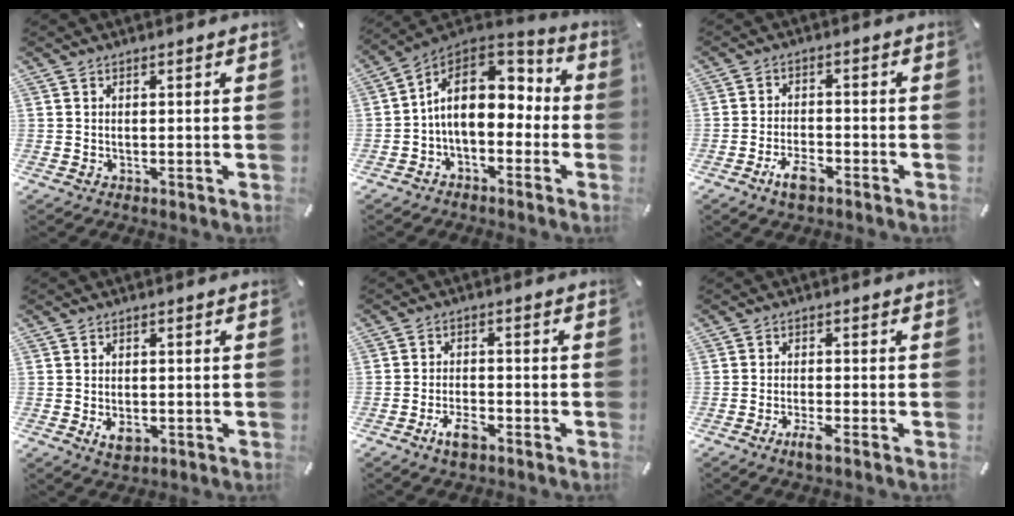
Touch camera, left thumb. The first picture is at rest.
{"total": 14.8, "force": [1.4, 10.0, 10.7], "torque": [-0.181, 0.001, 0.023]}
{"total": 5.4, "force": [-3.6, 2.3, 3.3], "torque": [-0.069, 0.016, -0.067]}
{"total": 3.6, "force": [-1.1, 2.5, 2.4], "torque": [-0.047, -0.002, -0.021]}
{"total": 5.1, "force": [-3.3, 2.2, 3.2], "torque": [-0.067, 0.015, -0.063]}
{"total": 3.7, "force": [-2.5, 0.5, 2.6], "torque": [-0.054, 0.003, -0.045]}